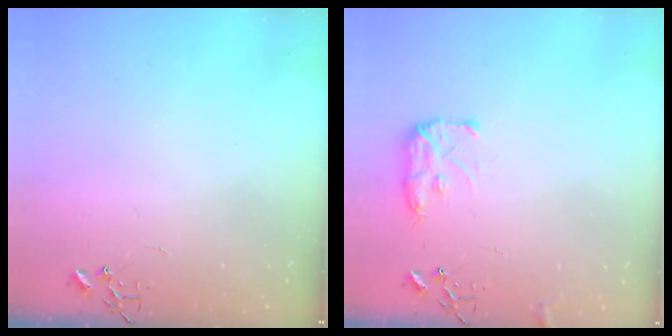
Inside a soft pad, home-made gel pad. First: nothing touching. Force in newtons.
{"total": 8.9, "press": 8.8, "slide": 0.6}